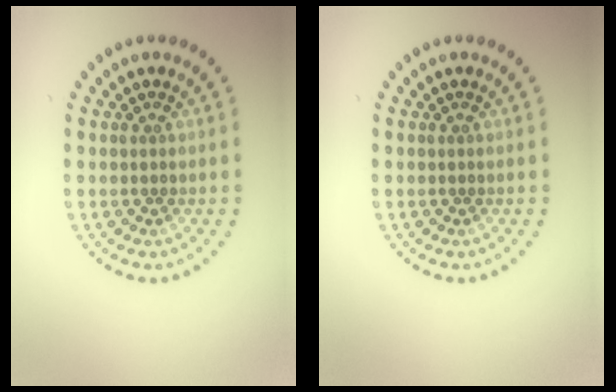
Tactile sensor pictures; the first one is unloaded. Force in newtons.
{"total": 0.0}